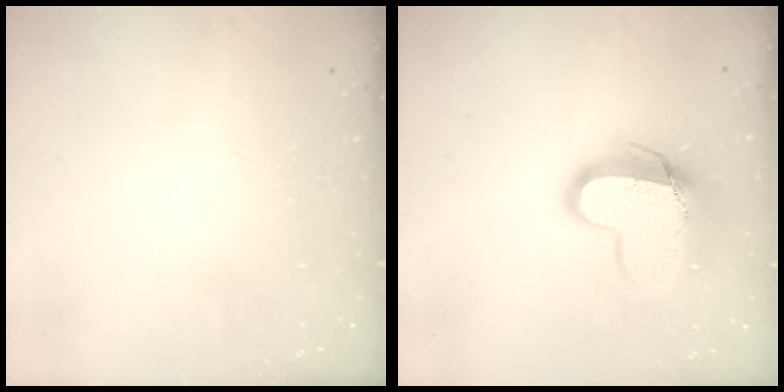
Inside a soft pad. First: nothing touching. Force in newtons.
{"total": 13.1, "press": 13.0, "slide": 1.1}